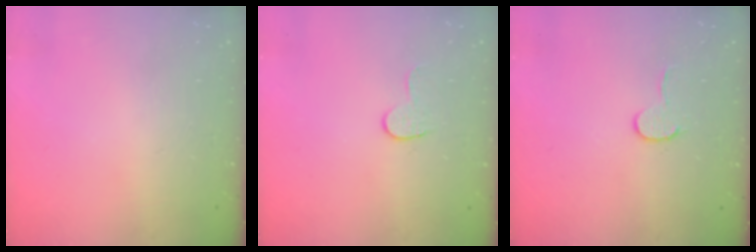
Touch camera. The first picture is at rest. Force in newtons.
{"total": 5.9, "press": 5.9, "slide": 0.5}
{"total": 5.9, "press": 5.9, "slide": 0.5}